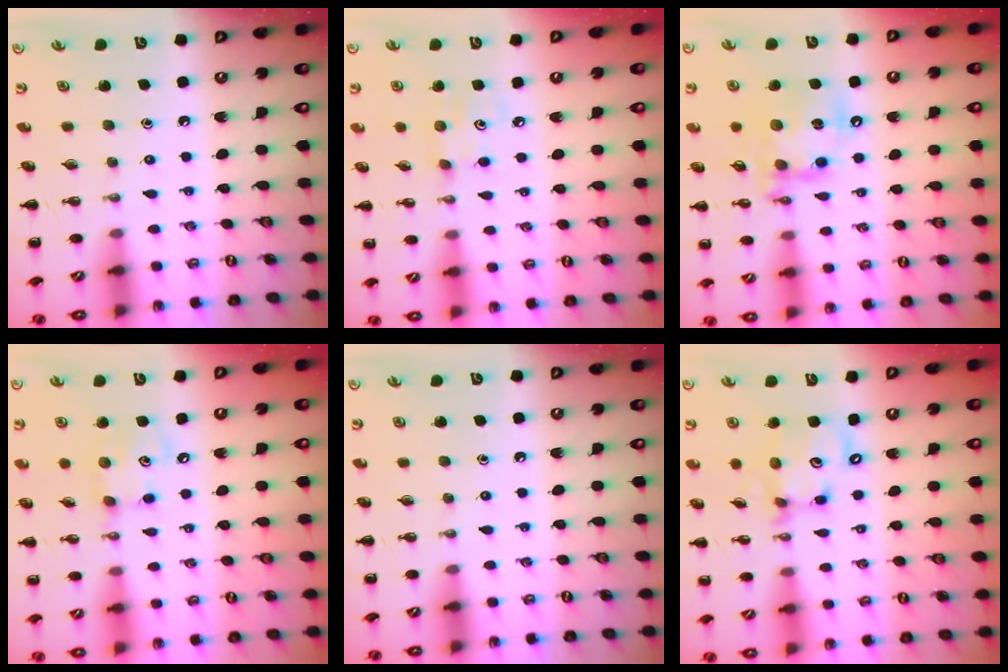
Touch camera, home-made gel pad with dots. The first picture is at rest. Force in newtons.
{"total": 4.2, "press": 4.1, "slide": 0.8}
{"total": 14.7, "press": 14.5, "slide": 2.3}
{"total": 6.3, "press": 6.3, "slide": 0.6}
{"total": 0.0}
{"total": 12.6, "press": 12.3, "slide": 2.6}